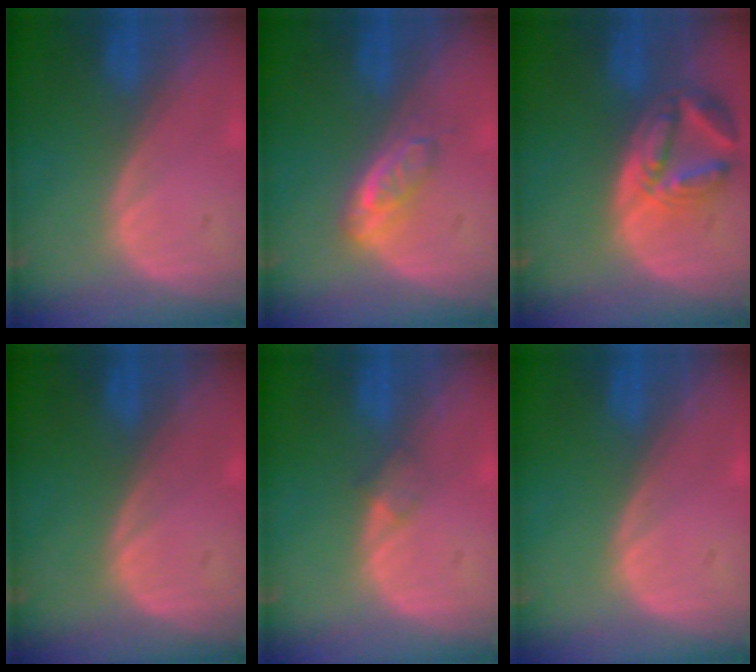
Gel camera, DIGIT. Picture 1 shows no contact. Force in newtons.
{"total": 3.8, "press": 3.8, "slide": 0.6}
{"total": 7.9, "press": 7.0, "slide": 3.6}
{"total": 0.0}
{"total": 1.4, "press": 1.4, "slide": 0.1}
{"total": 0.0}